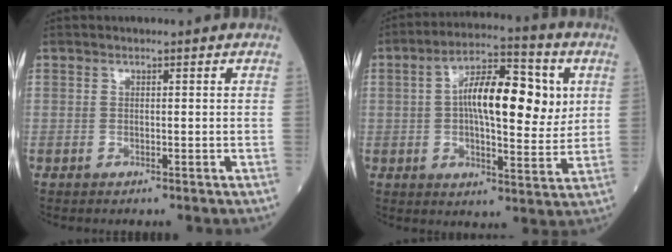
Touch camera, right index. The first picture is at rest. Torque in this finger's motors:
{"motor_torque": [0.89, 0.39, 0.87, 0.19]}